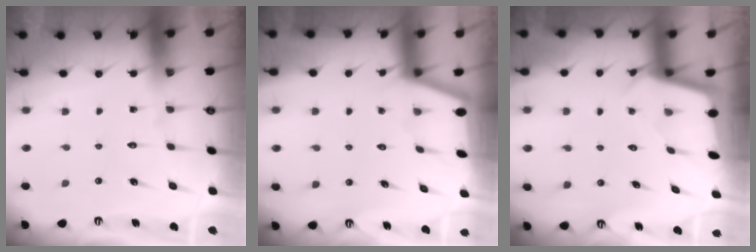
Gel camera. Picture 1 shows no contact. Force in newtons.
{"total": 1.1, "press": 1.0, "slide": 0.2}
{"total": 2.4, "press": 2.4, "slide": 0.1}